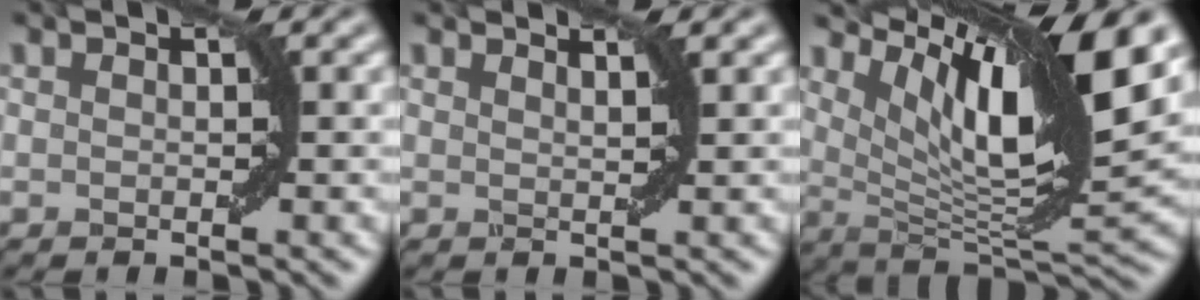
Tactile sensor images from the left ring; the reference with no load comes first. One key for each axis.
{"total": 1.2, "fx": 1.1, "fy": 0.1, "fz": 0.5, "tx": -0.002, "ty": -0.001, "tz": 0.012}
{"total": 13.8, "fx": 6.8, "fy": 3.2, "fz": 11.6, "tx": -0.189, "ty": 0.005, "tz": 0.130}